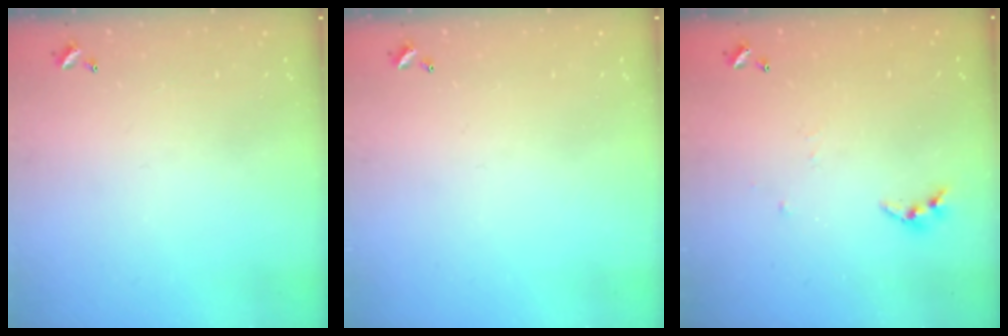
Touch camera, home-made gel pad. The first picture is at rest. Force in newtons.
{"total": 0.0}
{"total": 4.7, "press": 4.7, "slide": 0.4}